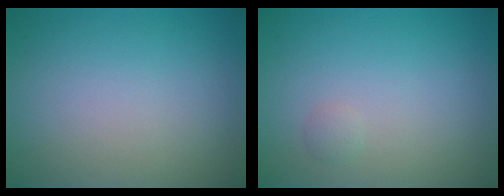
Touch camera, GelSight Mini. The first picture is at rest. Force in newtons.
{"total": 0.6, "press": 0.6, "slide": 0.1}